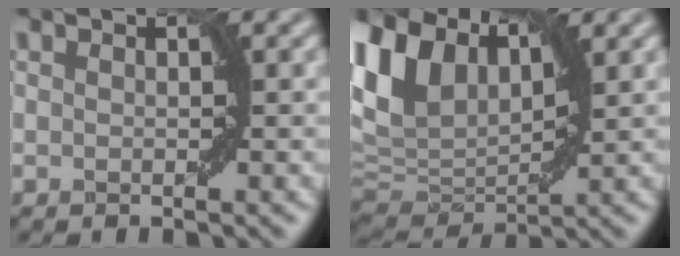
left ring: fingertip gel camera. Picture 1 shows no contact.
{"total": 9.8, "force": [4.8, 5.8, 6.3], "torque": [-0.150, 0.021, 0.090]}